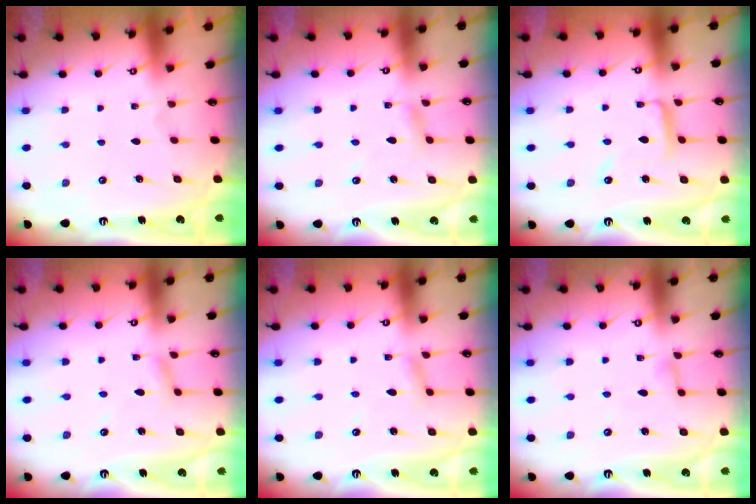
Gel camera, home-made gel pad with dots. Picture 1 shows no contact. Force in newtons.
{"total": 3.4, "press": 3.4, "slide": 0.3}
{"total": 7.6, "press": 7.6, "slide": 0.5}
{"total": 2.7, "press": 2.7, "slide": 0.2}
{"total": 2.7, "press": 2.7, "slide": 0.2}
{"total": 3.9, "press": 3.9, "slide": 0.5}